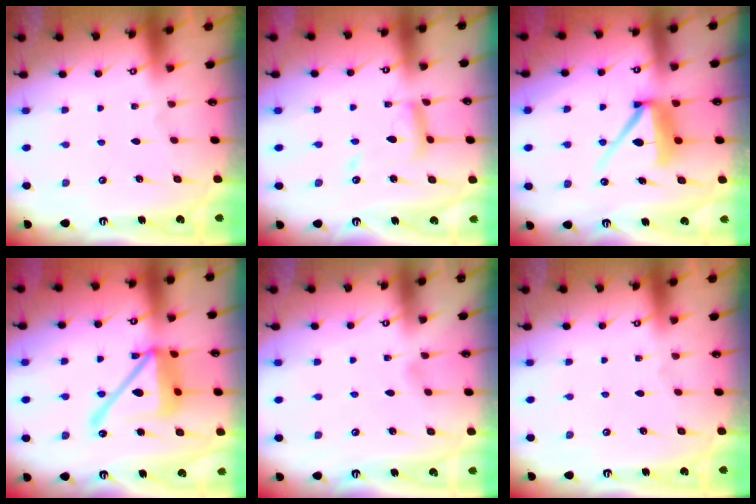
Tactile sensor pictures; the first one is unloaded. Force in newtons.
{"total": 11.1, "press": 11.1, "slide": 0.9}
{"total": 10.3, "press": 10.2, "slide": 1.1}
{"total": 17.7, "press": 17.5, "slide": 2.3}
{"total": 2.4, "press": 2.4, "slide": 0.3}
{"total": 0.0}